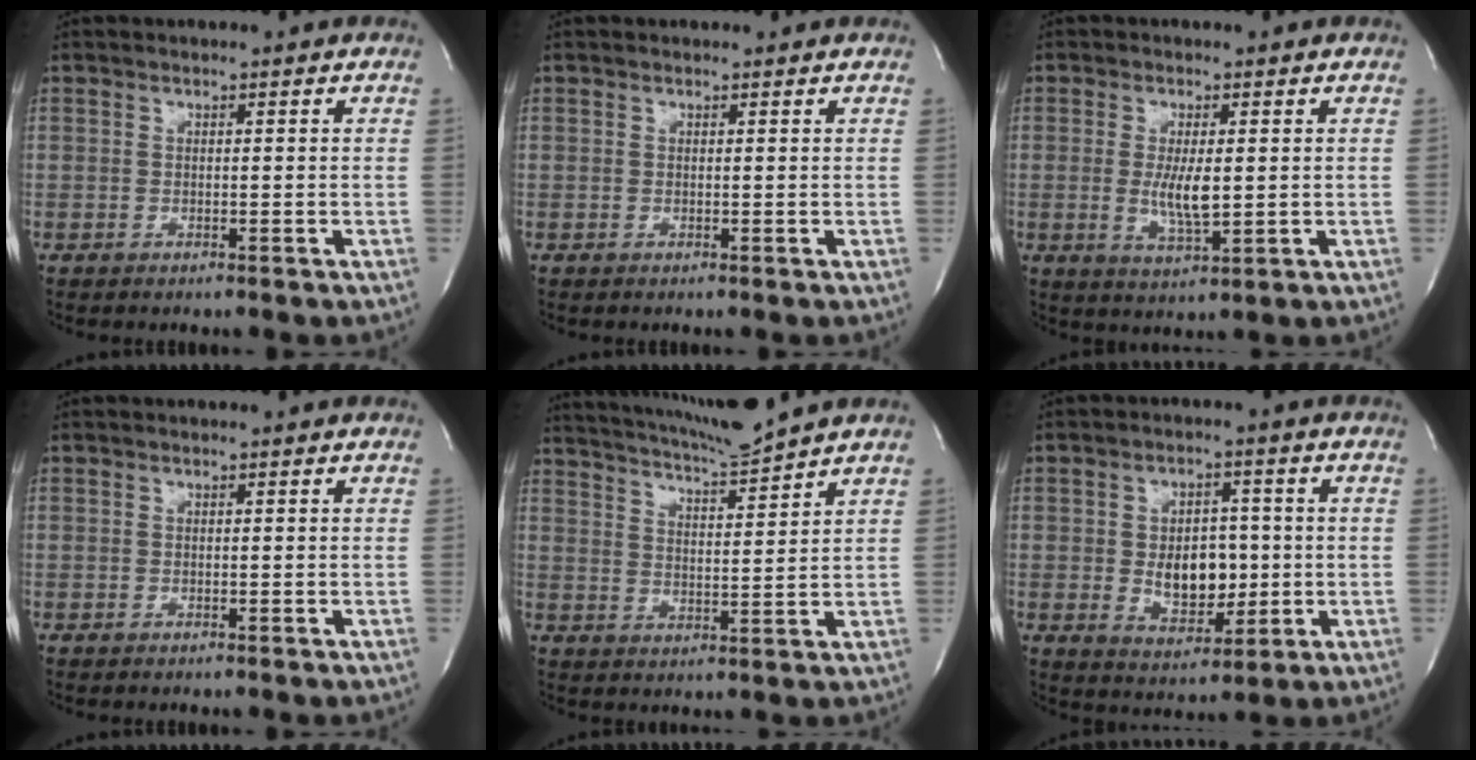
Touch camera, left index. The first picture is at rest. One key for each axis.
{"total": 0.5, "fx": 0.5, "fy": 0.2, "fz": -0.1, "tx": -0.007, "ty": 0.004, "tz": 0.005}
{"total": 5.1, "fx": -0.2, "fy": 1.1, "fz": 5.0, "tx": -0.100, "ty": -0.016, "tz": -0.002}
{"total": 0.0}
{"total": 9.4, "fx": 8.7, "fy": -1.6, "fz": 3.1, "tx": -0.062, "ty": -0.013, "tz": 0.144}
{"total": 7.7, "fx": -0.5, "fy": 4.8, "fz": 6.0, "tx": -0.098, "ty": -0.001, "tz": 0.001}